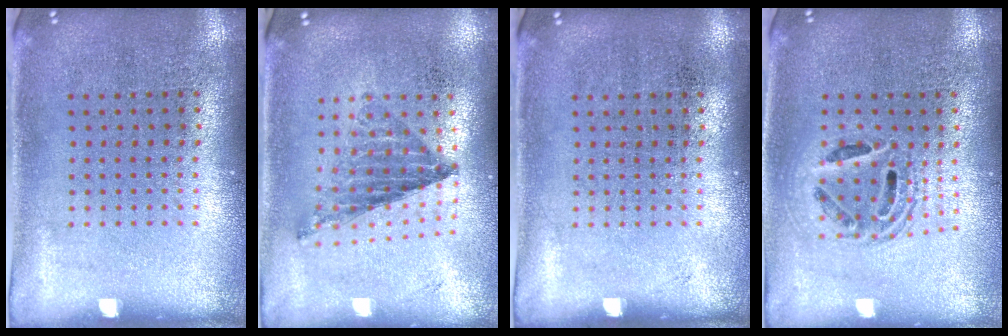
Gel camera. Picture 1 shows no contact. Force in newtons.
{"total": 0.8, "press": 0.8, "slide": 0.1}
{"total": 0.0}
{"total": 1.6, "press": 1.4, "slide": 0.8}